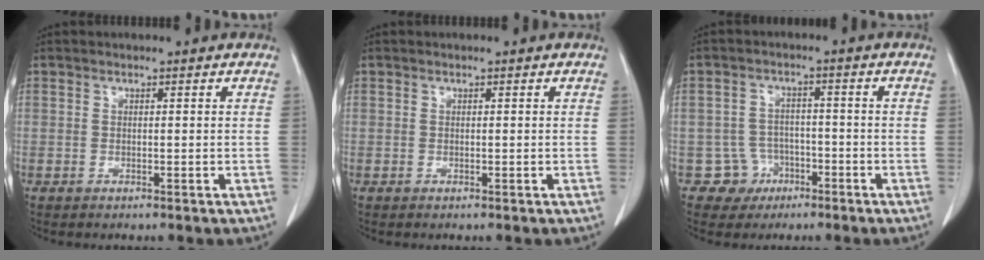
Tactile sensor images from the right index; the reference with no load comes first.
{"total": 0.0}
{"total": 4.7, "force": [-2.3, 4.0, -0.5], "torque": [0.017, 0.016, -0.034]}